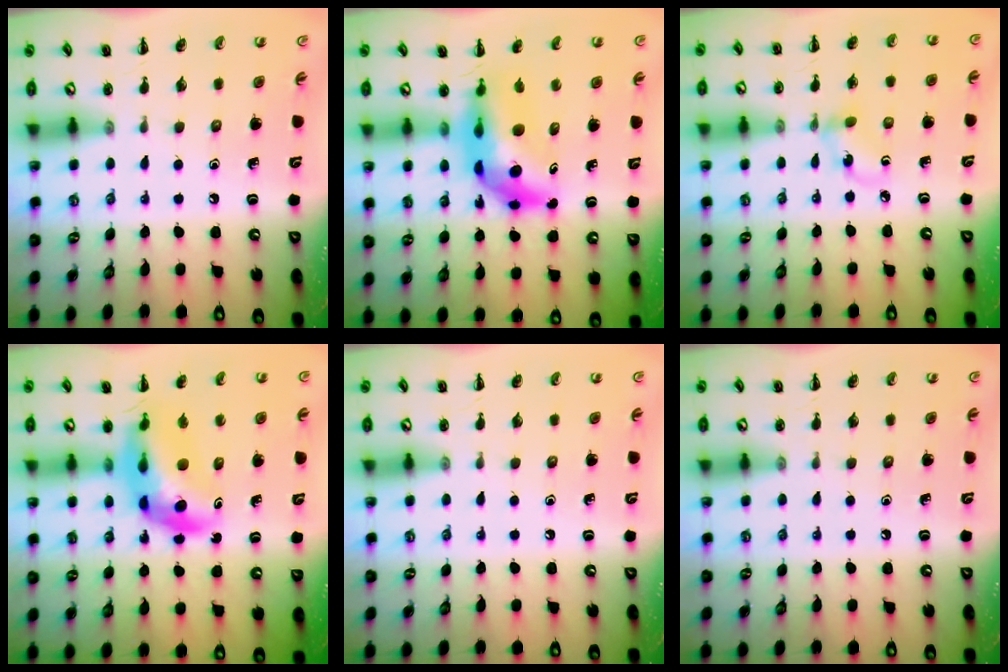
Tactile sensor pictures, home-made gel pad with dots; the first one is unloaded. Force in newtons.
{"total": 9.3, "press": 8.7, "slide": 3.2}
{"total": 3.3, "press": 3.2, "slide": 0.7}
{"total": 10.8, "press": 10.4, "slide": 3.1}
{"total": 0.0}
{"total": 0.0}